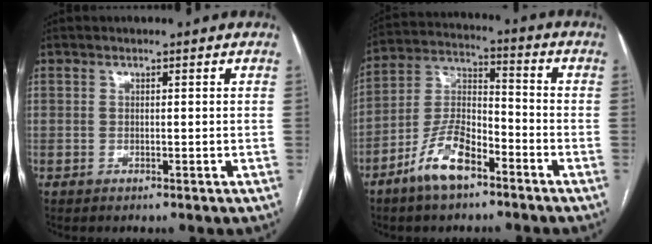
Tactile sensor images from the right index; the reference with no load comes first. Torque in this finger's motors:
{"motor_torque": [0.21, -0.50, -0.18, -0.07]}